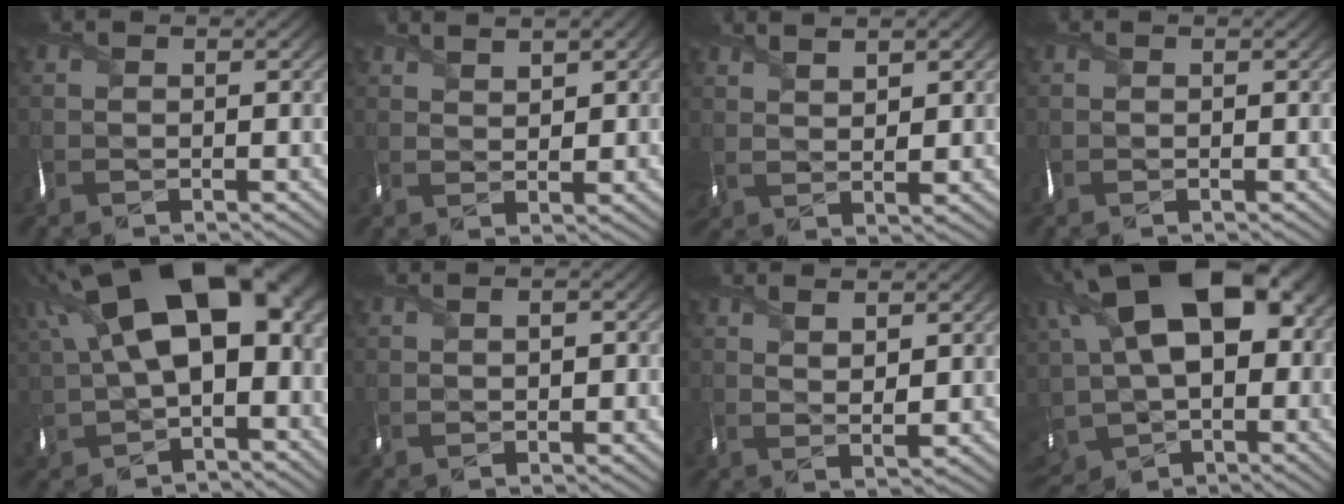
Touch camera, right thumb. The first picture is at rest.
{"total": 2.5, "force": [2.0, 0.7, 1.3], "torque": [-0.025, -0.002, 0.044]}
{"total": 3.9, "force": [2.6, 1.4, 2.5], "torque": [-0.055, -0.001, 0.058]}
{"total": 0.0}
{"total": 18.9, "force": [3.9, 10.4, 15.3], "torque": [-0.265, 0.015, 0.080]}
{"total": 1.5, "force": [0.1, 0.7, 1.4], "torque": [-0.024, 0.003, 0.003]}
{"total": 2.8, "force": [1.7, 0.7, 2.1], "torque": [-0.047, -0.004, 0.036]}
{"total": 21.0, "force": [3.4, 13.4, 15.8], "torque": [-0.318, 0.015, 0.072]}